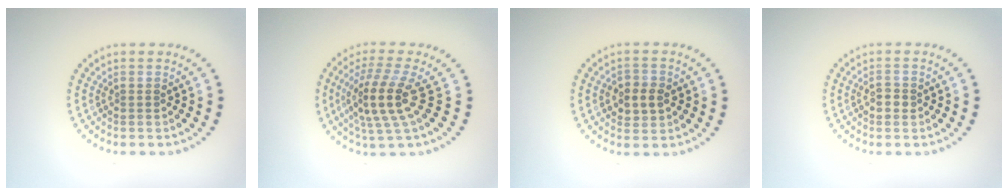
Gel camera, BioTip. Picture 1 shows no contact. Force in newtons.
{"total": 4.5, "press": 3.6, "slide": 2.6}
{"total": 2.6, "press": 2.6, "slide": 0.2}
{"total": 1.3, "press": 1.3, "slide": 0.0}